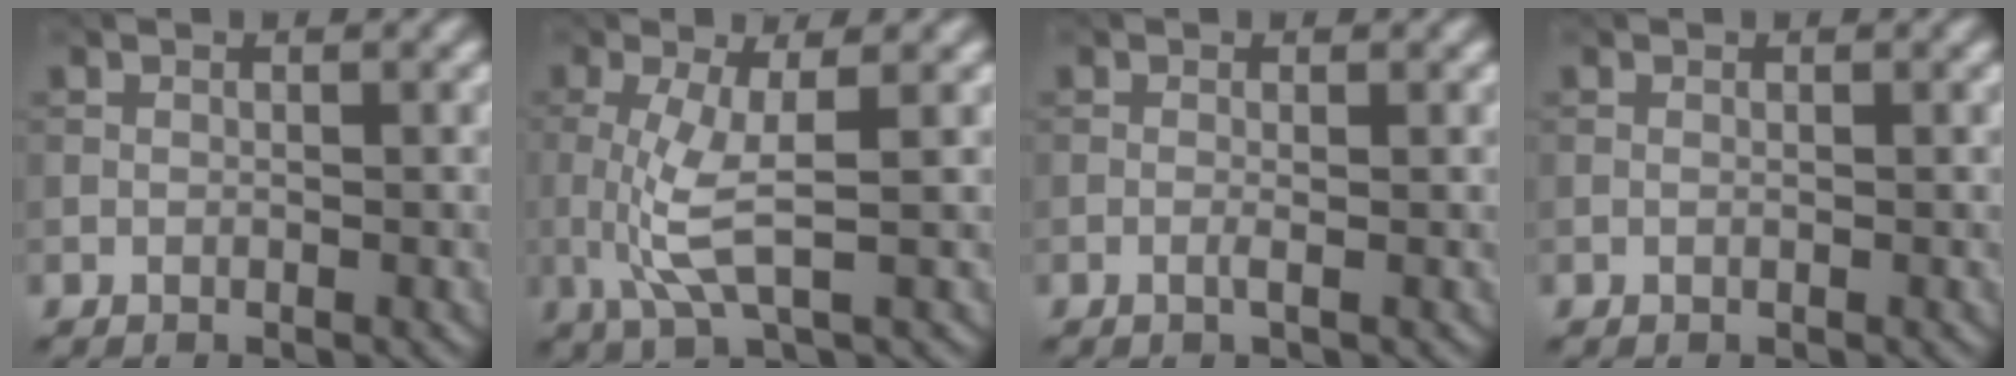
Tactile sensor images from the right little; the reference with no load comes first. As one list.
[{"total": 3.8, "force": [0.6, 0.7, 3.7], "torque": [-0.089, -0.011, 0.015]}, {"total": 0.6, "force": [0.0, 0.0, 0.6], "torque": [-0.008, 0.005, -0.004]}, {"total": 0.0}]